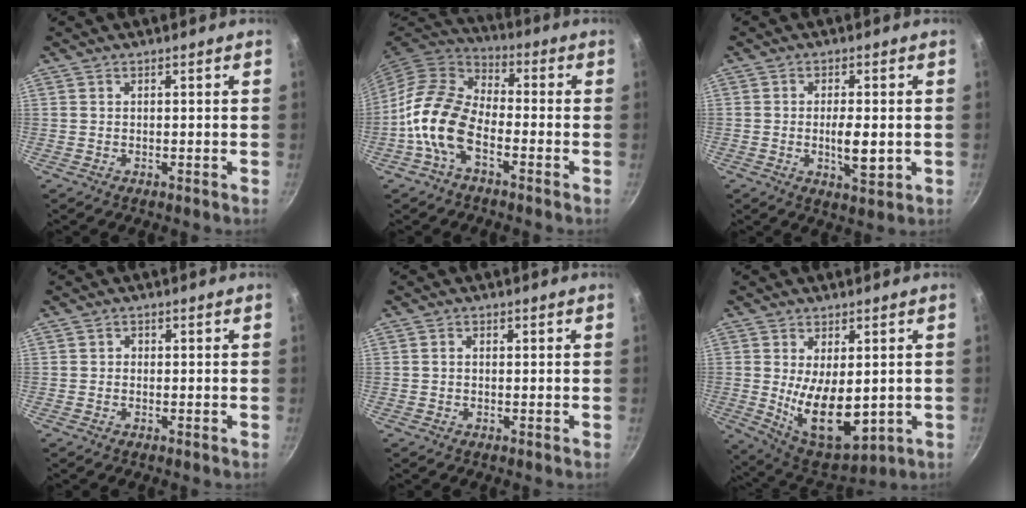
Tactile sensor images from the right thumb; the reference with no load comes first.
{"total": 12.7, "force": [-4.6, 7.2, 9.4], "torque": [-0.164, 0.046, -0.105]}
{"total": 5.8, "force": [-0.7, 2.3, 5.3], "torque": [-0.089, -0.002, -0.008]}
{"total": 0.8, "force": [-0.2, 0.7, 0.2], "torque": [-0.001, 0.003, -0.005]}
{"total": 1.0, "force": [0.1, 0.7, 0.6], "torque": [-0.011, 0.005, 0.000]}
{"total": 14.4, "force": [-0.5, 7.6, 12.1], "torque": [-0.176, -0.026, 0.016]}